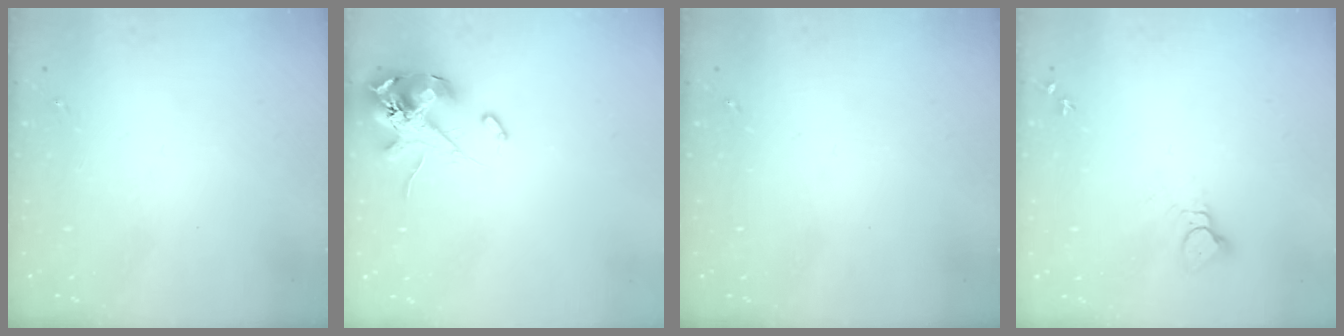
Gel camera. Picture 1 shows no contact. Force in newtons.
{"total": 13.6, "press": 13.5, "slide": 1.9}
{"total": 0.0}
{"total": 3.7, "press": 3.7, "slide": 0.3}